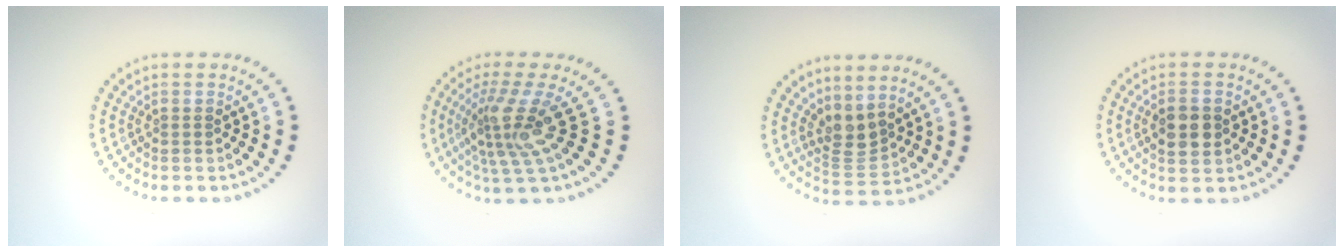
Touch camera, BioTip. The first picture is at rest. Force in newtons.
{"total": 4.3, "press": 3.2, "slide": 2.9}
{"total": 2.7, "press": 2.0, "slide": 1.8}
{"total": 2.9, "press": 2.9, "slide": 0.1}